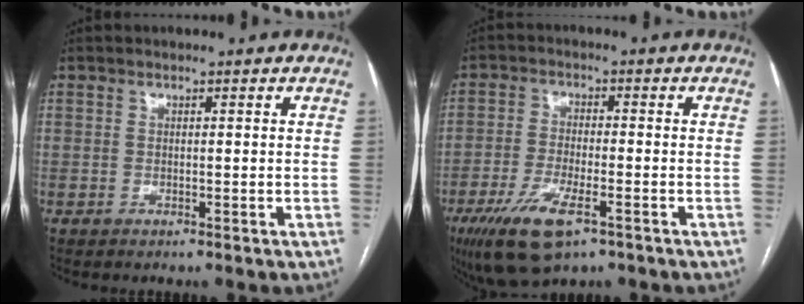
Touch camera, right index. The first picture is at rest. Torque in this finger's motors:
{"motor_torque": [1.31, -0.83, 0.67, 0.16]}